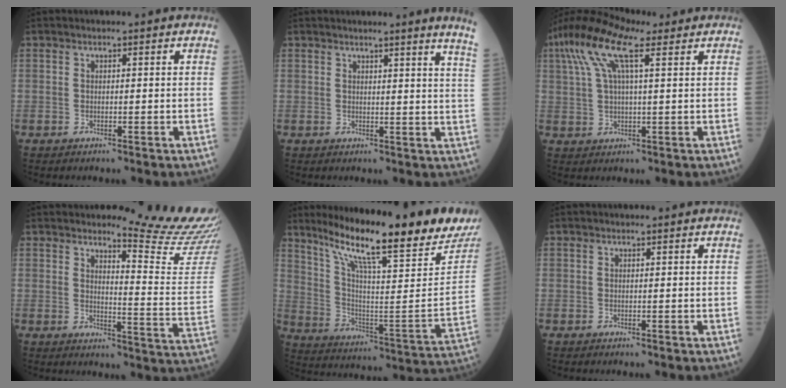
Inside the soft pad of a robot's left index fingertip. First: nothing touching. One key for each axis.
{"total": 7.9, "fx": 7.0, "fy": -1.7, "fz": 3.2, "tx": -0.033, "ty": -0.063, "tz": 0.055}
{"total": 10.4, "fx": 5.5, "fy": 2.7, "fz": 8.5, "tx": -0.185, "ty": 0.035, "tz": 0.104}
{"total": 13.4, "fx": 13.0, "fy": -1.9, "fz": 2.5, "tx": -0.033, "ty": -0.131, "tz": 0.143}
{"total": 26.1, "fx": 20.9, "fy": 2.2, "fz": 15.5, "tx": -0.259, "ty": -0.058, "tz": 0.302}
{"total": 0.0}